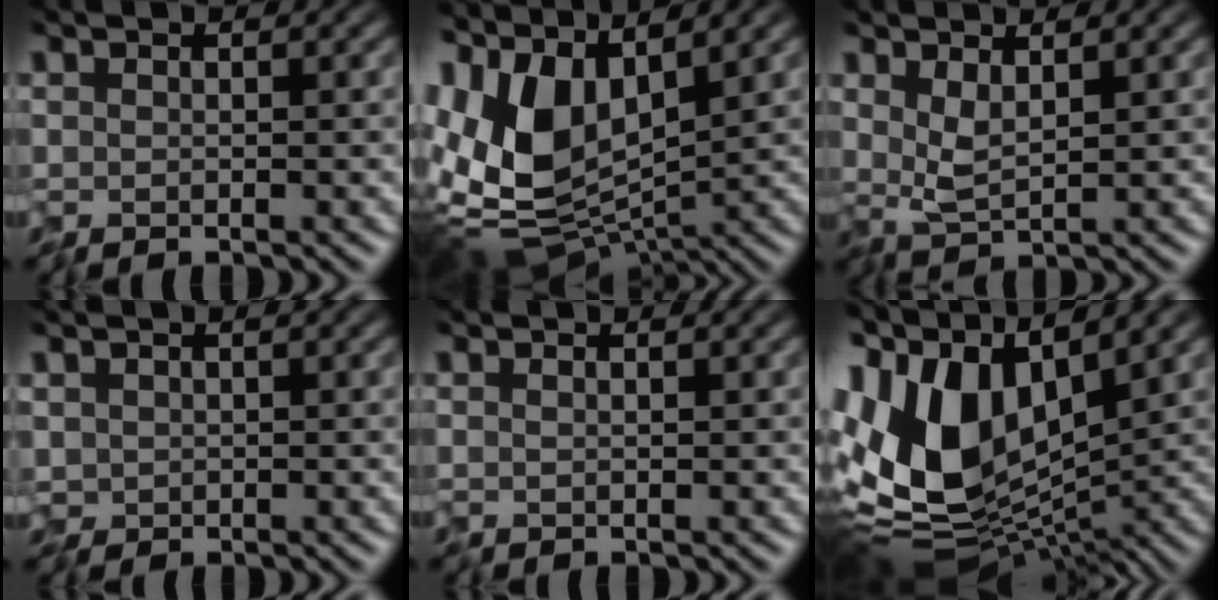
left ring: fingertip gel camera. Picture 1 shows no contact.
{"total": 11.4, "force": [2.0, 6.4, 9.2], "torque": [-0.192, -0.010, 0.032]}
{"total": 2.6, "force": [0.8, 0.7, 2.3], "torque": [-0.052, -0.005, 0.015]}
{"total": 1.7, "force": [-0.1, 1.4, 0.9], "torque": [-0.024, -0.001, -0.005]}
{"total": 0.0}
{"total": 12.3, "force": [1.4, 6.6, 10.3], "torque": [-0.199, -0.003, 0.013]}